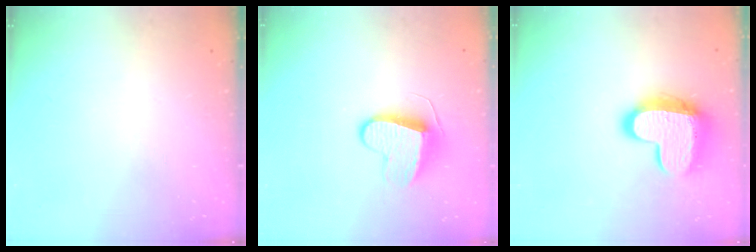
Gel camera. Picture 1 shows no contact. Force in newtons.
{"total": 9.4, "press": 9.4, "slide": 0.4}
{"total": 15.1, "press": 15.0, "slide": 1.2}